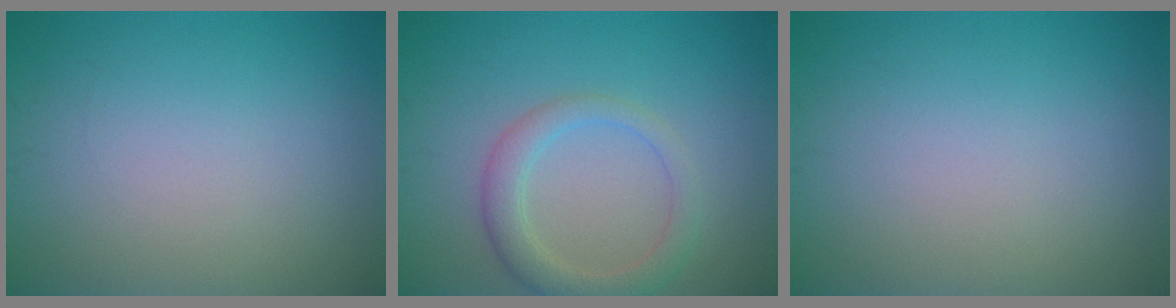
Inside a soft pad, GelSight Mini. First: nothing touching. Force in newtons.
{"total": 3.1, "press": 3.1, "slide": 0.2}
{"total": 0.0}